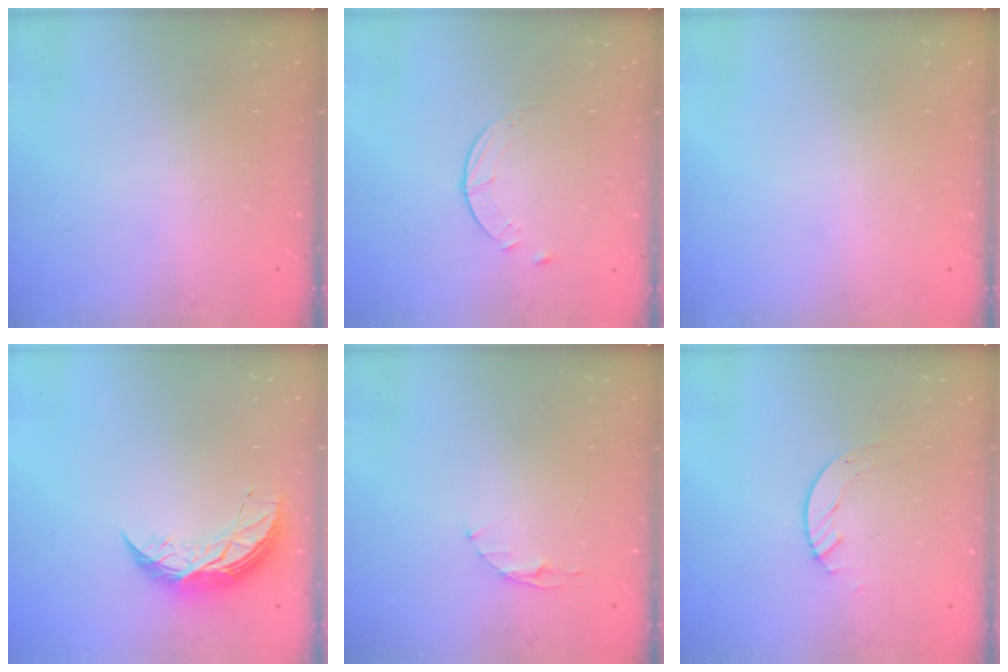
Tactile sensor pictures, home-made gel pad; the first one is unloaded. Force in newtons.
{"total": 2.6, "press": 2.5, "slide": 0.3}
{"total": 0.0}
{"total": 8.1, "press": 8.0, "slide": 0.5}
{"total": 3.9, "press": 3.9, "slide": 0.5}
{"total": 2.7, "press": 2.7, "slide": 0.2}